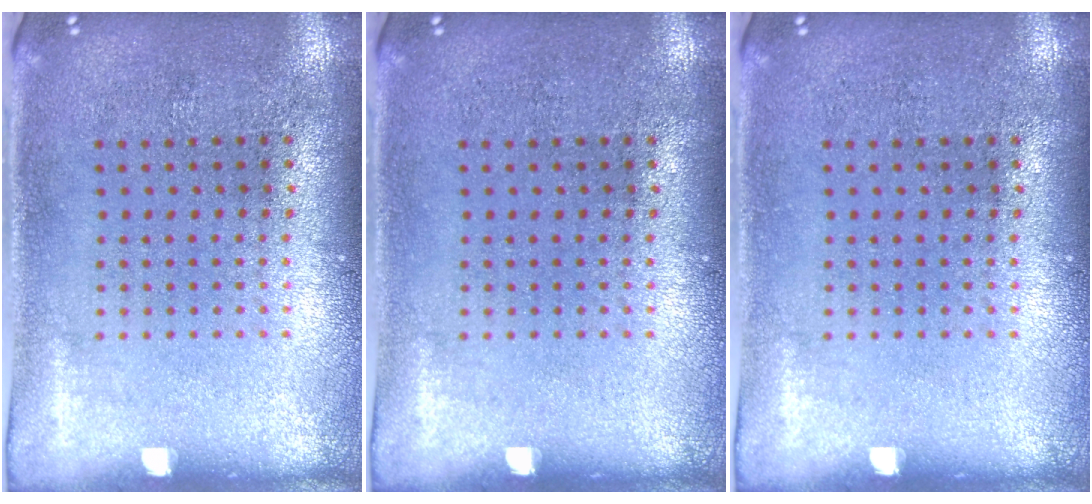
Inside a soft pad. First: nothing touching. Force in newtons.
{"total": 0.0}
{"total": 0.0}